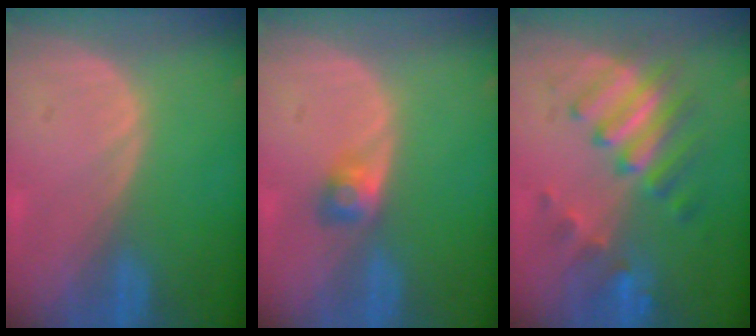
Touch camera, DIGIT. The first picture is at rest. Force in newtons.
{"total": 2.5, "press": 2.4, "slide": 0.8}
{"total": 7.7, "press": 7.6, "slide": 1.3}